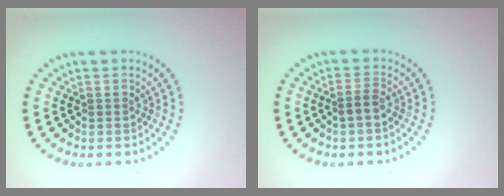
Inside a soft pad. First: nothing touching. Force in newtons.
{"total": 1.3, "press": 1.1, "slide": 0.8}